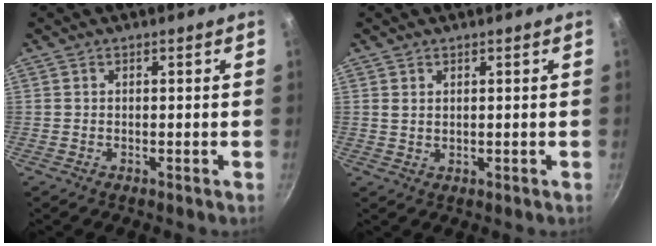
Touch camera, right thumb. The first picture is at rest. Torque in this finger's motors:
{"motor_torque": [-0.11, 0.63, 0.11, -0.01, 0.03]}